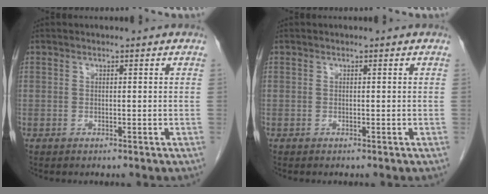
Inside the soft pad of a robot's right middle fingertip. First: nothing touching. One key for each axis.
{"total": 0.0}